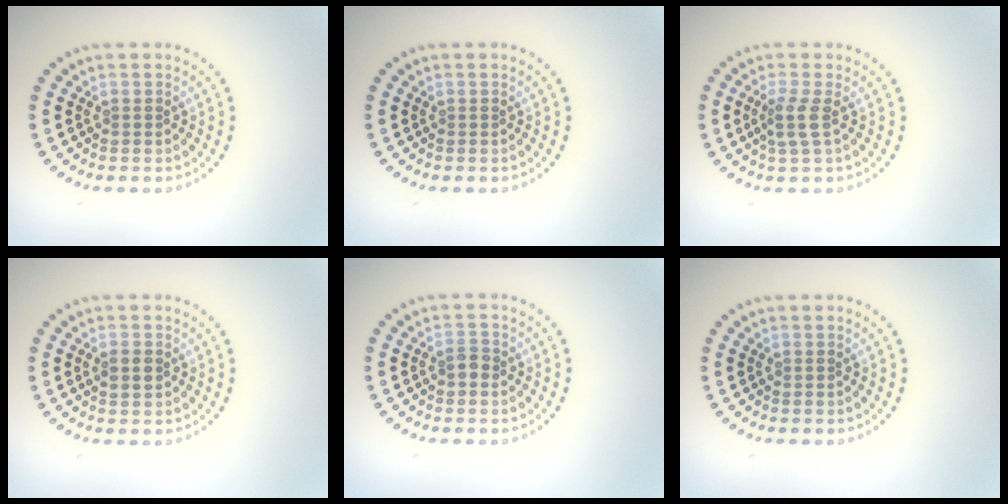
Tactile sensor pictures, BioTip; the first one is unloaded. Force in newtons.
{"total": 0.0}
{"total": 1.9, "press": 1.5, "slide": 1.2}
{"total": 1.2, "press": 1.2, "slide": 0.1}
{"total": 1.3, "press": 1.3, "slide": 0.4}
{"total": 0.0}